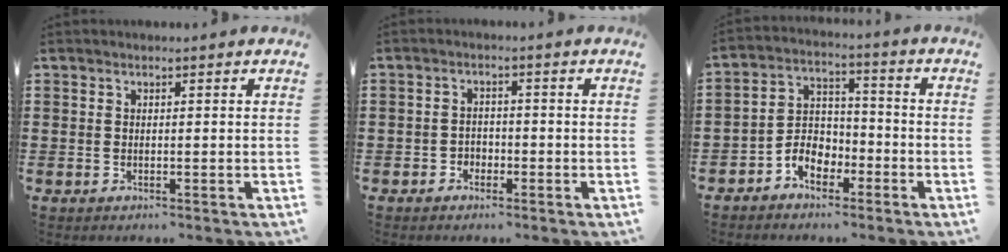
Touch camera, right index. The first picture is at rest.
{"total": 2.0, "force": [-1.3, 1.5, 0.3], "torque": [-0.014, 0.002, -0.031]}
{"total": 5.5, "force": [-3.5, 3.7, 2.0], "torque": [-0.048, 0.015, -0.070]}